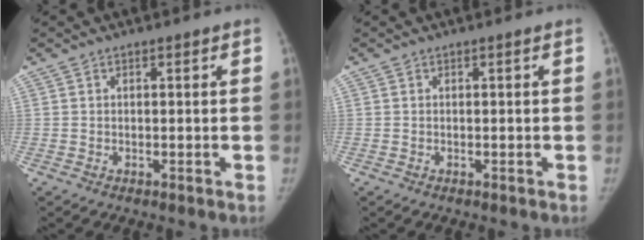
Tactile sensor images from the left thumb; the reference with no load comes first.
{"total": 0.0}